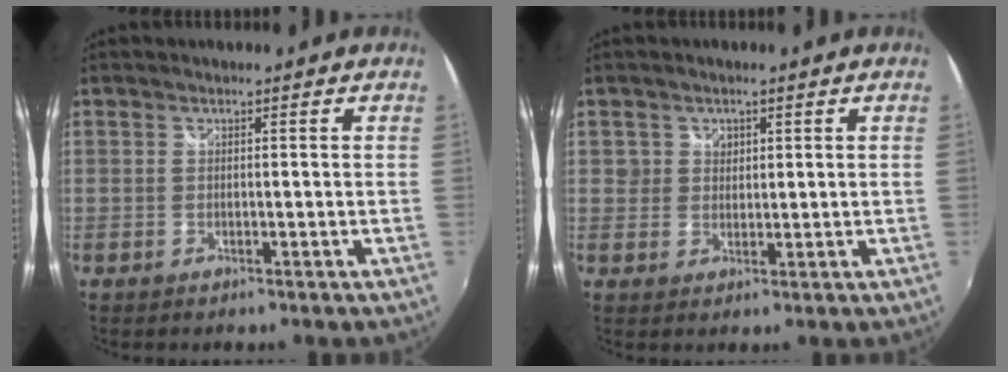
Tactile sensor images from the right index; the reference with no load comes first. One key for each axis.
{"total": 2.7, "fx": 0.8, "fy": 2.6, "fz": 0.2, "tx": 0.005, "ty": 0.009, "tz": 0.011}